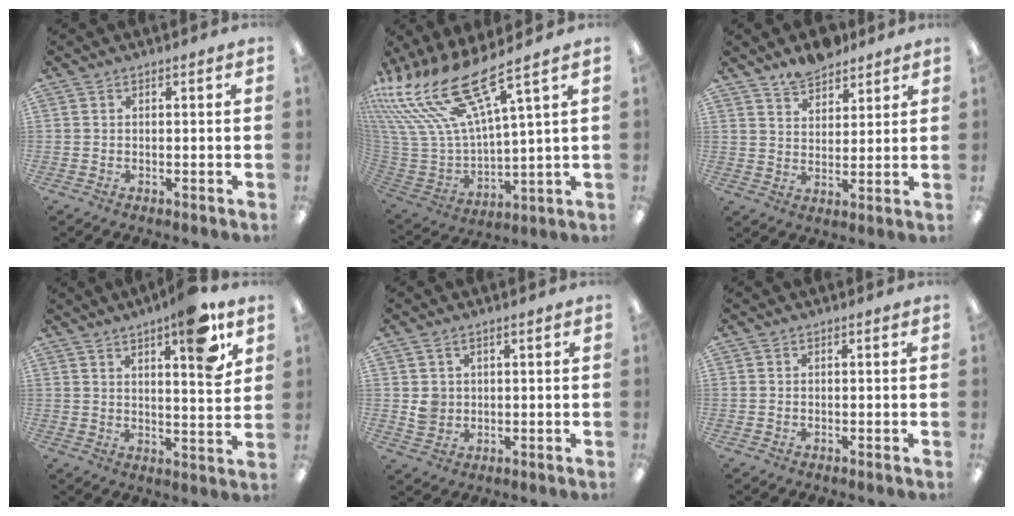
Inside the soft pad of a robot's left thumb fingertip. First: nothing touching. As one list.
[{"total": 23.1, "force": [14.8, 7.3, 16.2], "torque": [-0.342, -0.106, 0.255]}, {"total": 6.9, "force": [6.0, 3.0, 1.5], "torque": [-0.023, -0.031, 0.111]}, {"total": 12.6, "force": [7.5, 3.3, 9.6], "torque": [-0.125, -0.038, 0.115]}, {"total": 4.1, "force": [1.3, 3.6, 1.5], "torque": [-0.019, 0.000, 0.022]}, {"total": 0.0}]